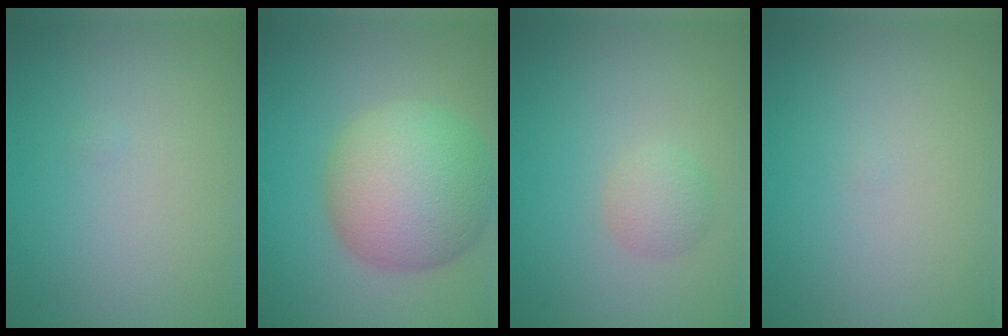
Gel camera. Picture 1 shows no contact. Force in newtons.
{"total": 9.4, "press": 9.3, "slide": 0.2}
{"total": 1.9, "press": 1.9, "slide": 0.1}
{"total": 0.0}